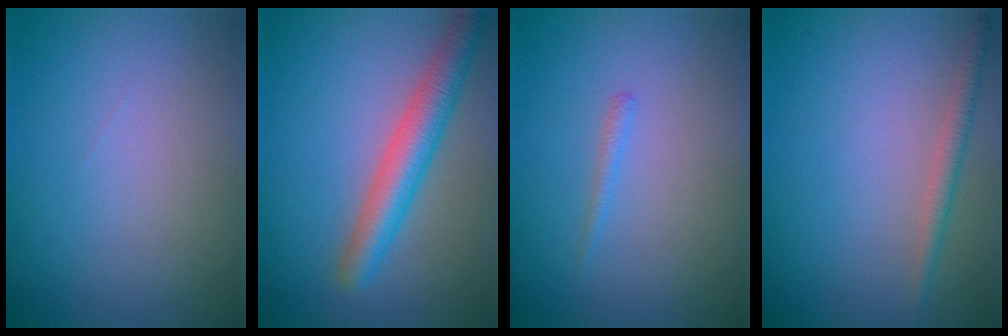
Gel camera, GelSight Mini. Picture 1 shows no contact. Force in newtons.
{"total": 4.9, "press": 4.9, "slide": 0.2}
{"total": 0.7, "press": 0.7, "slide": 0.1}
{"total": 1.7, "press": 1.7, "slide": 0.1}